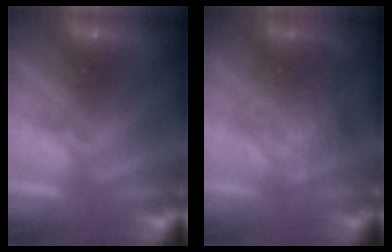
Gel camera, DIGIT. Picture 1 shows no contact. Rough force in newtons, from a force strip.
{"total": 2.2}